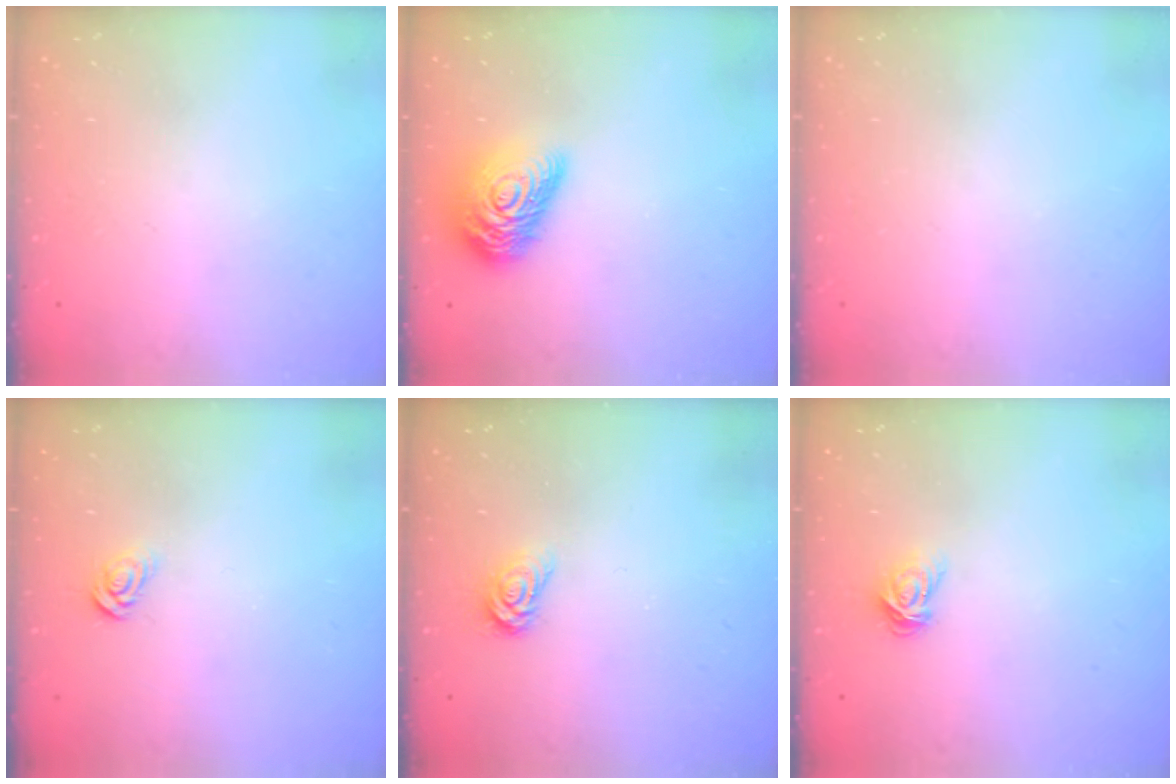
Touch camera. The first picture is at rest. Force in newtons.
{"total": 15.2, "press": 15.1, "slide": 0.9}
{"total": 0.0}
{"total": 3.7, "press": 3.7, "slide": 0.4}
{"total": 3.5, "press": 3.5, "slide": 0.4}
{"total": 4.9, "press": 4.9, "slide": 0.7}